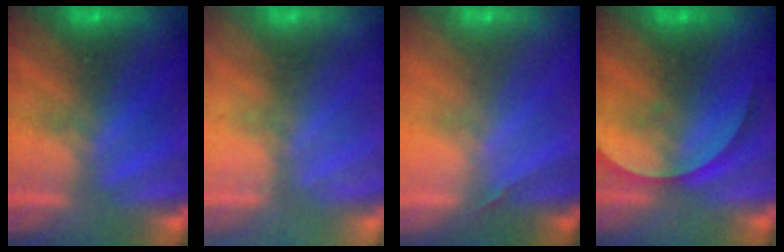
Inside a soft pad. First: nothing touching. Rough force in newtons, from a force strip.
{"total": 2.4}
{"total": 1.8}
{"total": 2.7}